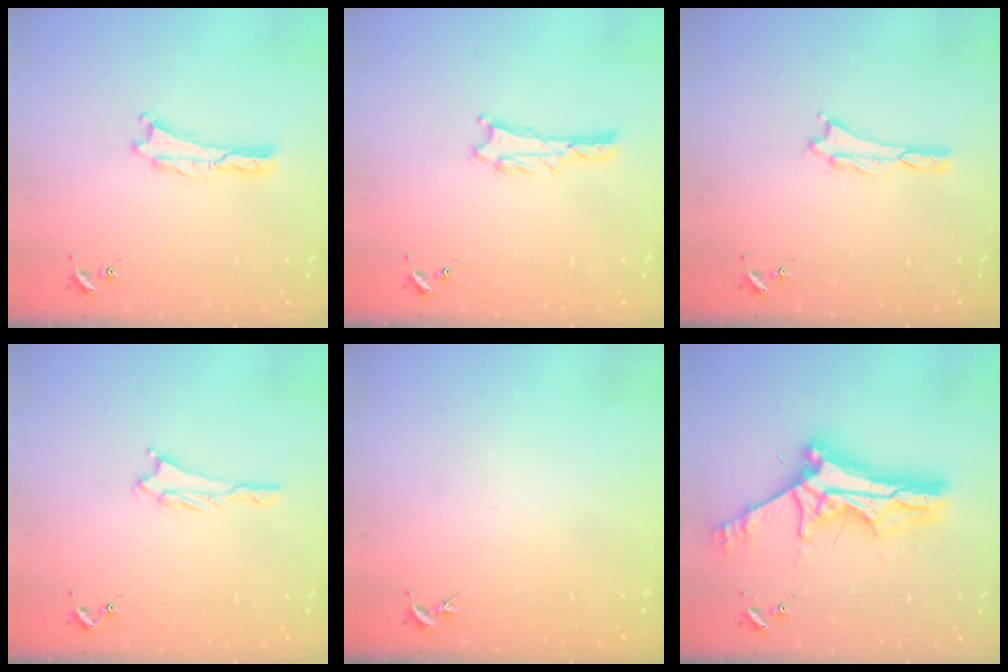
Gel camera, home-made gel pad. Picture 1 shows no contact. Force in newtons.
{"total": 1.0, "press": 1.0, "slide": 0.1}
{"total": 0.7, "press": 0.7, "slide": 0.3}
{"total": 1.1, "press": 1.0, "slide": 0.1}
{"total": 0.0}
{"total": 12.0, "press": 11.9, "slide": 1.1}